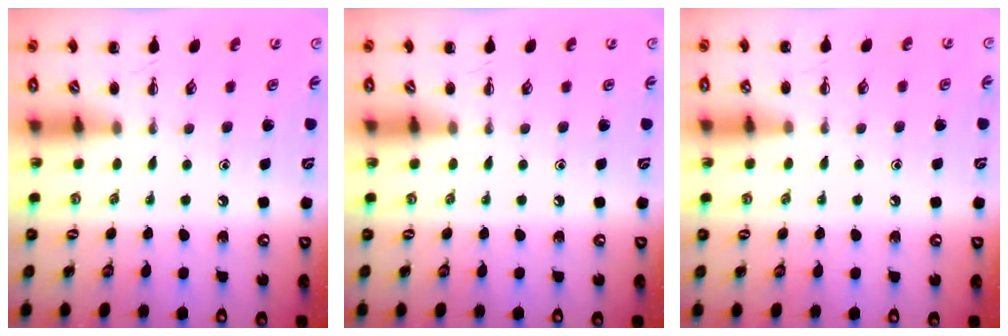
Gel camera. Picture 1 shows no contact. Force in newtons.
{"total": 0.0}
{"total": 5.3, "press": 5.0, "slide": 1.7}